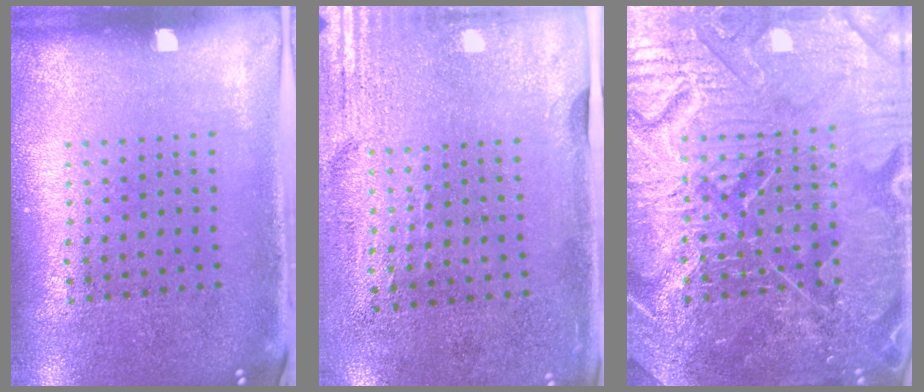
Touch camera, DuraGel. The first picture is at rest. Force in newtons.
{"total": 2.9, "press": 2.4, "slide": 1.6}
{"total": 7.2, "press": 7.2, "slide": 0.9}